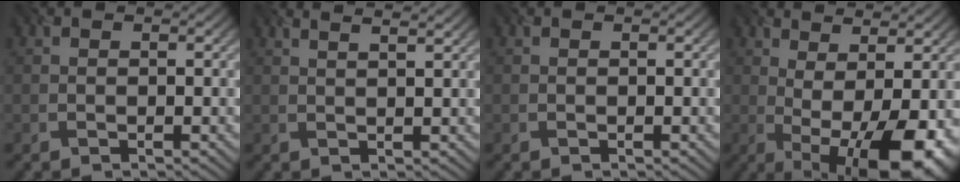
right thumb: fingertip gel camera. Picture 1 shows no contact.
{"total": 2.7, "force": [2.3, 0.4, 1.2], "torque": [-0.009, 0.027, 0.016]}
{"total": 0.0}
{"total": 11.5, "force": [-2.0, 4.0, 10.6], "torque": [-0.146, 0.013, -0.008]}